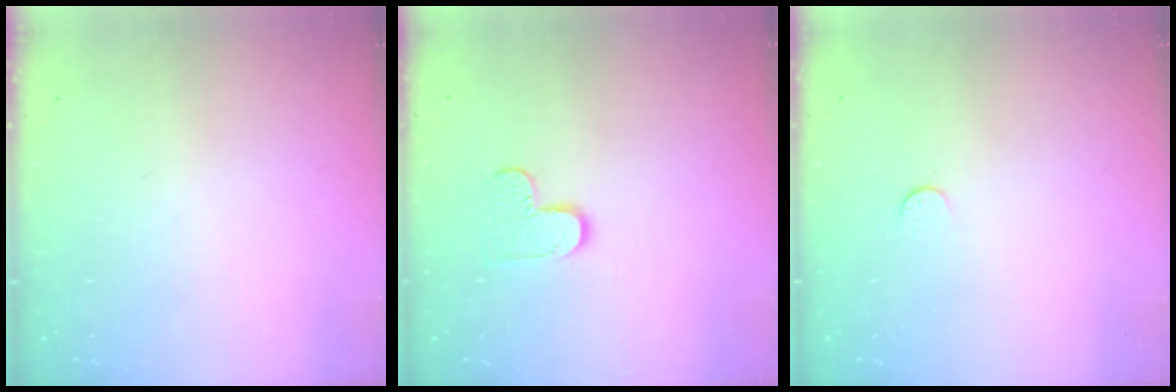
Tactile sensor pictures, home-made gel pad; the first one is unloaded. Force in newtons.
{"total": 6.3, "press": 6.3, "slide": 0.4}
{"total": 3.0, "press": 3.0, "slide": 0.3}